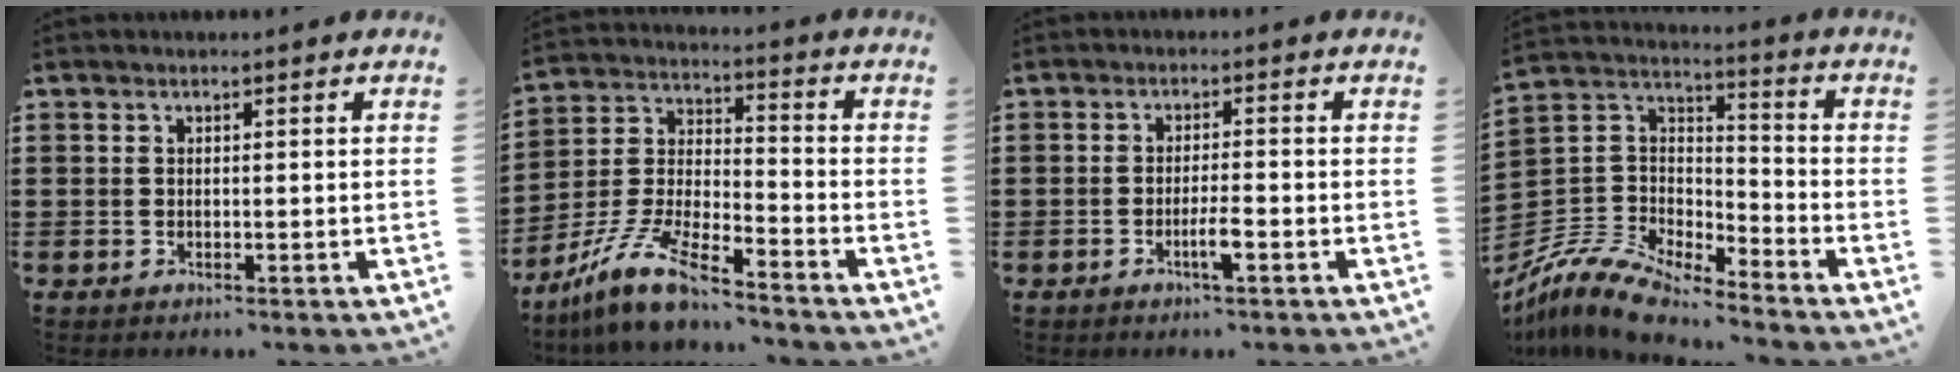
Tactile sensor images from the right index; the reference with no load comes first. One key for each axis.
{"total": 10.3, "fx": -8.6, "fy": 1.6, "fz": 5.5, "tx": -0.132, "ty": 0.002, "tz": -0.176}
{"total": 3.3, "fx": -1.6, "fy": 0.4, "fz": 2.9, "tx": -0.057, "ty": -0.002, "tz": -0.030}
{"total": 10.0, "fx": -9.1, "fy": 2.4, "fz": 3.2, "tx": -0.093, "ty": 0.011, "tz": -0.190}